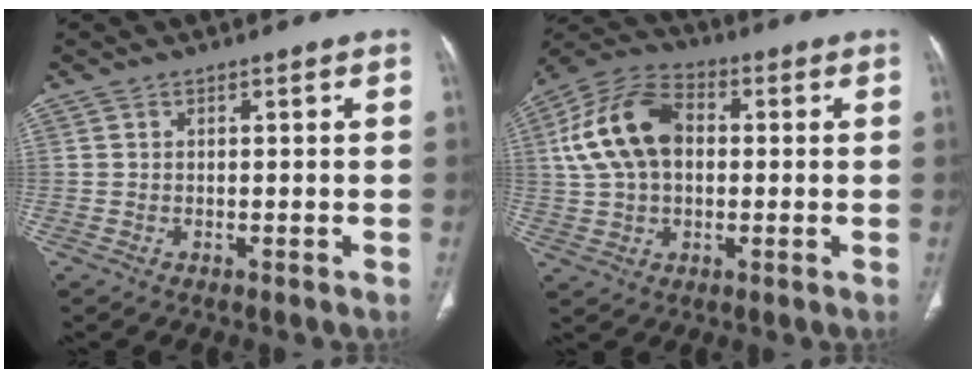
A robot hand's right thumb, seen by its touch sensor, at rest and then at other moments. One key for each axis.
{"total": 14.8, "fx": 1.9, "fy": 9.9, "fz": 10.9, "tx": -0.199, "ty": 0.026, "tz": 0.027}